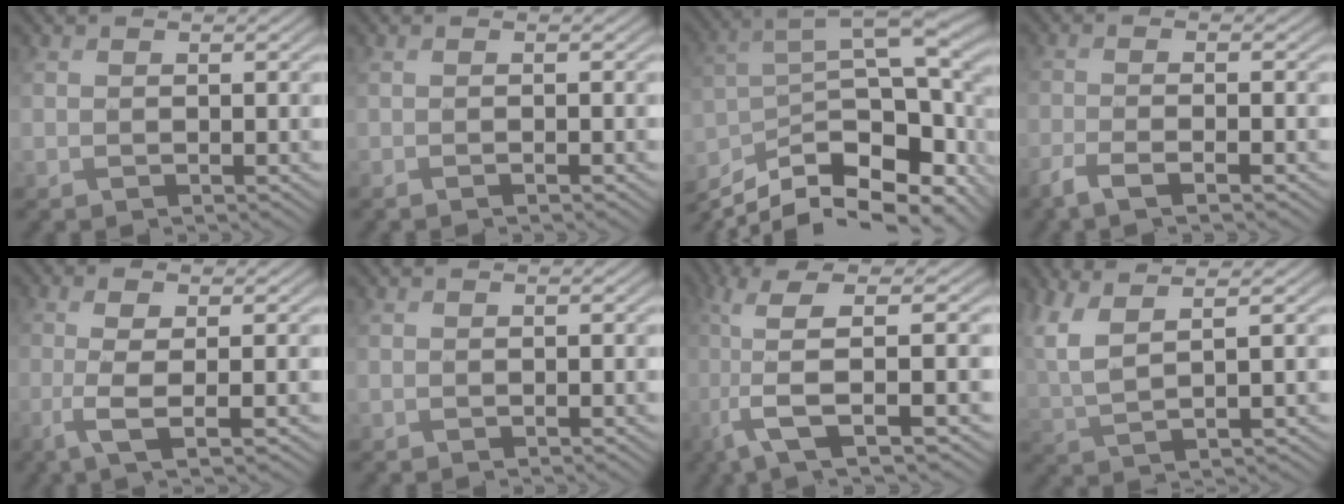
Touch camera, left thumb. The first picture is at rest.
{"total": 1.2, "force": [-0.4, 0.2, 1.2], "torque": [-0.019, 0.000, -0.013]}
{"total": 17.5, "force": [-10.2, 6.8, 12.4], "torque": [-0.268, -0.016, -0.157]}
{"total": 4.3, "force": [-2.6, 0.7, 3.4], "torque": [-0.059, 0.000, -0.066]}
{"total": 5.1, "force": [-1.2, 1.3, 4.8], "torque": [-0.089, 0.007, -0.032]}
{"total": 0.0}
{"total": 9.5, "force": [-1.7, 1.8, 9.2], "torque": [-0.171, 0.018, -0.045]}
{"total": 7.4, "force": [3.8, 2.0, 6.1], "torque": [-0.146, 0.015, 0.078]}